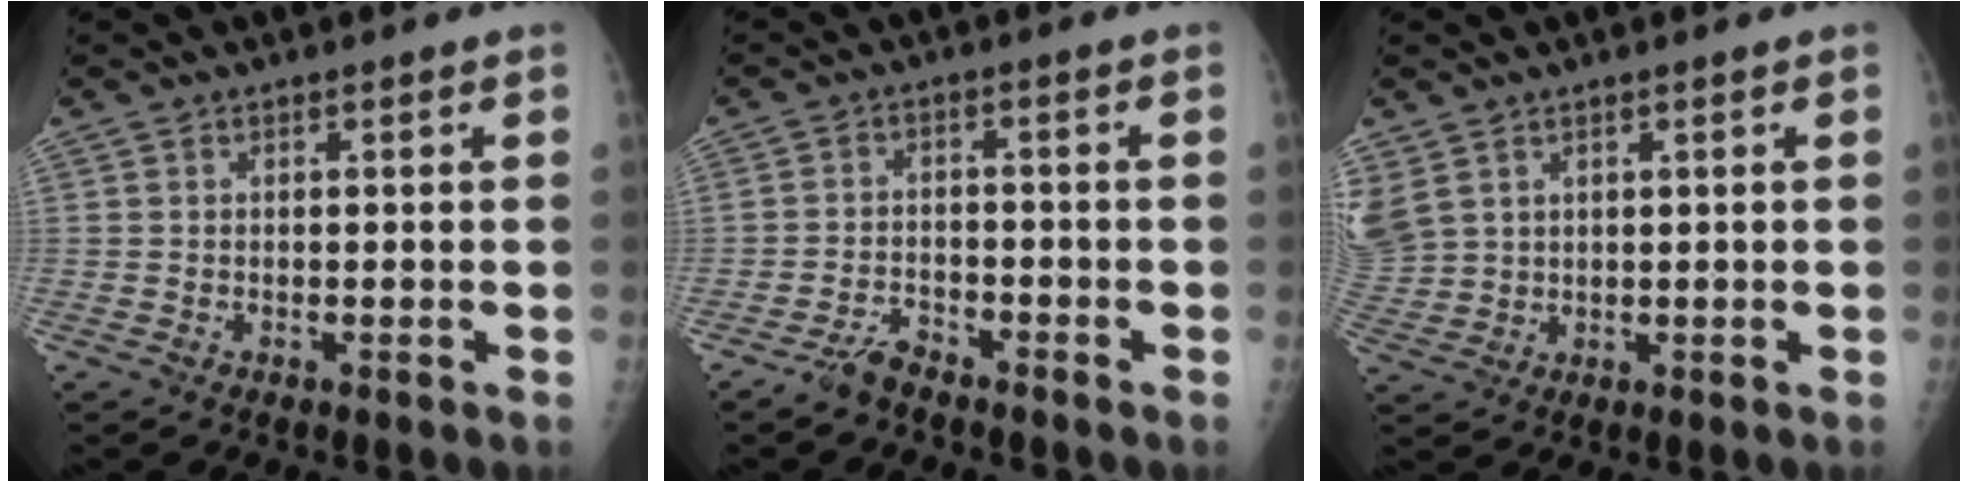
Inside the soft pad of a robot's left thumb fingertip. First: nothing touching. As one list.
[{"total": 3.7, "force": [-3.3, 1.2, 1.1], "torque": [-0.022, 0.014, -0.063]}, {"total": 8.1, "force": [3.9, 6.0, 3.9], "torque": [-0.110, -0.003, 0.092]}]